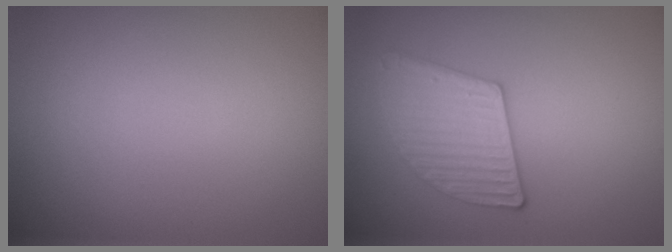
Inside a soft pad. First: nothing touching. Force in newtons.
{"total": 3.1, "press": 3.1, "slide": 0.3}